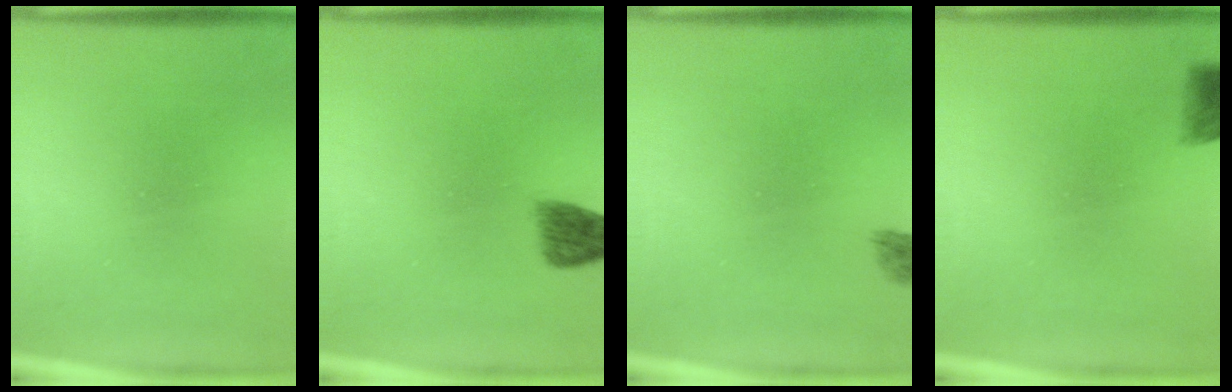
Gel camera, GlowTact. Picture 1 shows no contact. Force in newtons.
{"total": 2.7}
{"total": 1.6}
{"total": 3.4}